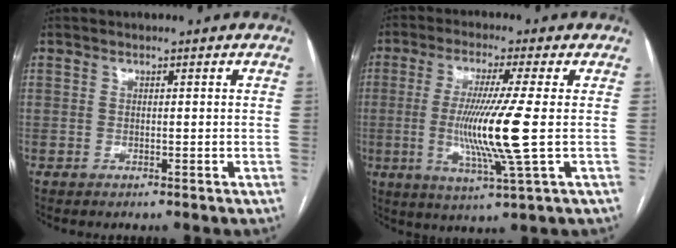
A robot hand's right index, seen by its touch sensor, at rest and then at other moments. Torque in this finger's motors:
{"motor_torque": [1.53, 0.37, 0.41, 0.21]}